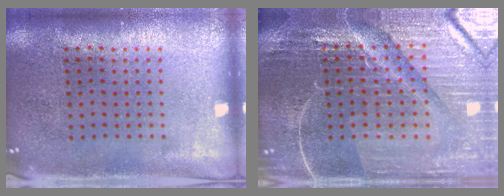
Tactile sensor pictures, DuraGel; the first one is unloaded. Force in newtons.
{"total": 5.2, "press": 4.9, "slide": 1.6}